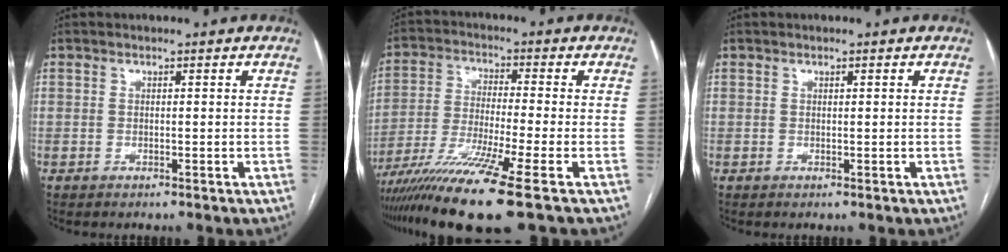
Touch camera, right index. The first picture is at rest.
{"total": 13.1, "force": [-8.6, -1.5, 9.7], "torque": [-0.188, -0.035, -0.155]}
{"total": 0.5, "force": [0.3, 0.1, 0.4], "torque": [-0.006, 0.000, 0.004]}